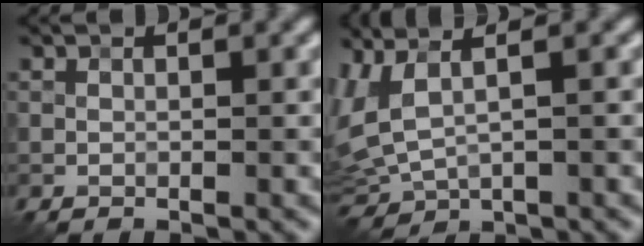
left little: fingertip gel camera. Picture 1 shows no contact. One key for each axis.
{"total": 4.6, "fx": 0.6, "fy": 2.2, "fz": 4.0, "tx": -0.111, "ty": -0.001, "tz": 0.014}